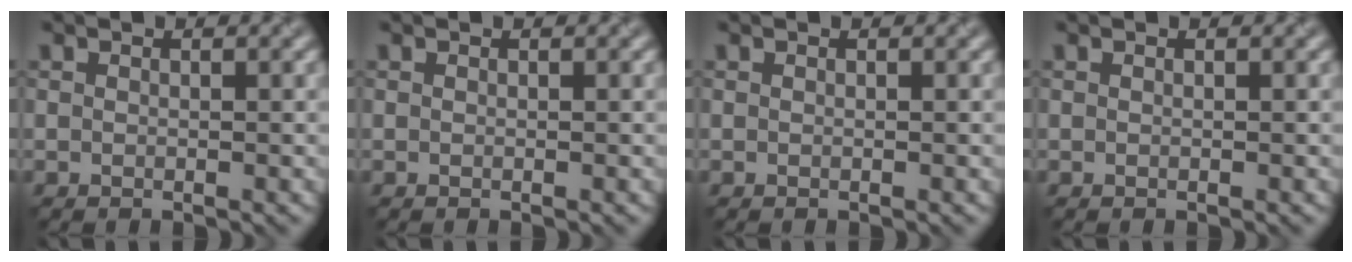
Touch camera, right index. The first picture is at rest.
{"total": 0.0}
{"total": 0.0}
{"total": 0.0}